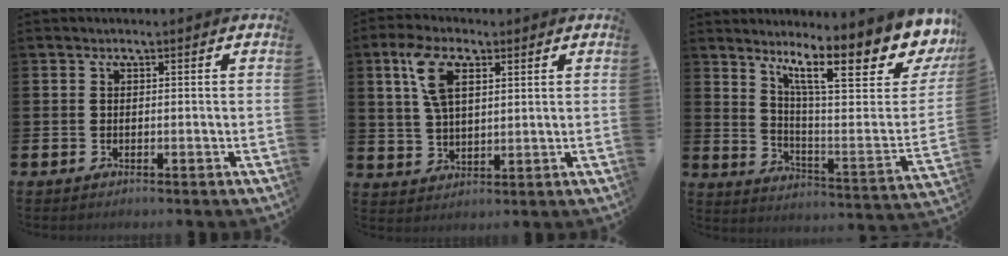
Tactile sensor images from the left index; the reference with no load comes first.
{"total": 7.2, "force": [3.7, 3.8, 4.9], "torque": [-0.094, 0.007, 0.064]}
{"total": 14.0, "force": [10.1, 3.5, 9.0], "torque": [-0.154, -0.076, 0.161]}